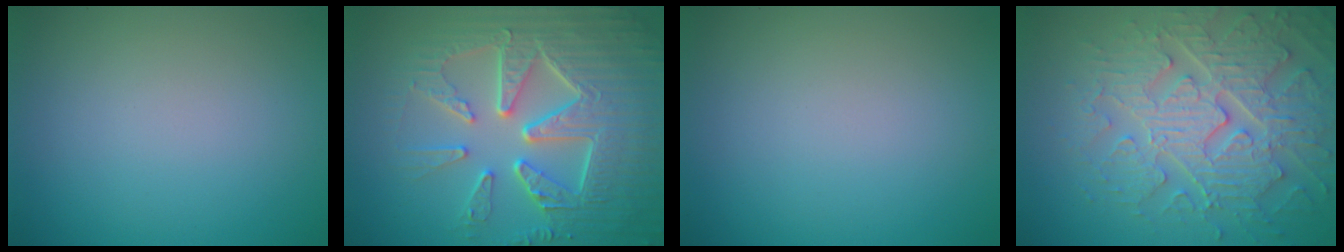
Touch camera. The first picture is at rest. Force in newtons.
{"total": 8.9, "press": 6.5, "slide": 6.2}
{"total": 0.0}
{"total": 7.4, "press": 6.0, "slide": 4.3}